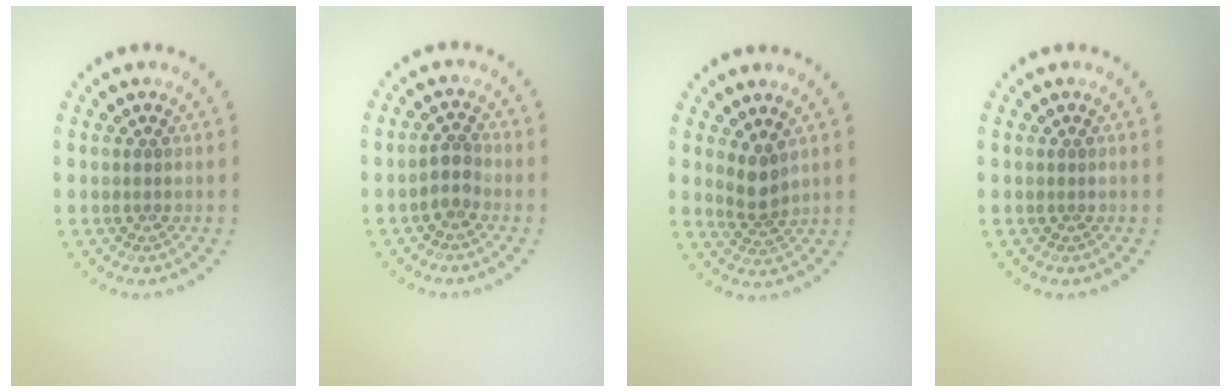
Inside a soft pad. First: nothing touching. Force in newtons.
{"total": 1.8, "press": 1.4, "slide": 1.1}
{"total": 2.3, "press": 1.7, "slide": 1.5}
{"total": 0.0}